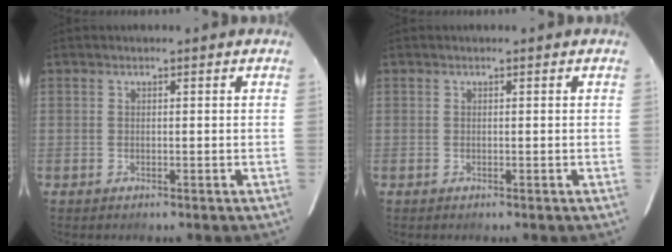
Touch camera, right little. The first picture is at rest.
{"total": 0.0}